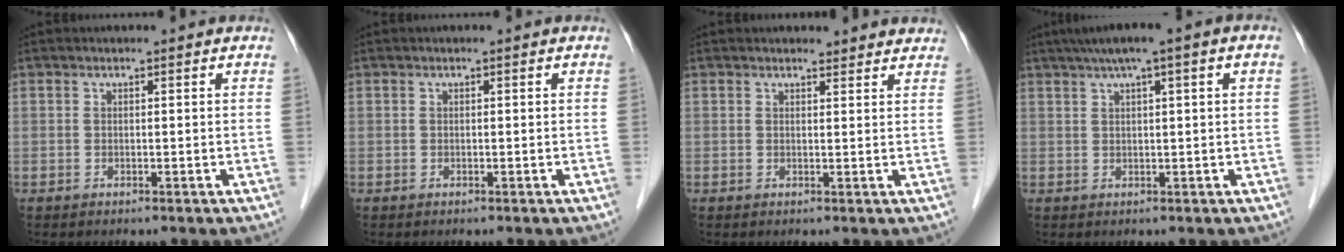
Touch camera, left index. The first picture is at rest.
{"total": 0.0}
{"total": 3.7, "force": [3.6, 1.0, 0.3], "torque": [-0.004, 0.002, 0.031]}
{"total": 7.1, "force": [3.8, 0.2, 6.1], "torque": [-0.097, 0.036, 0.057]}